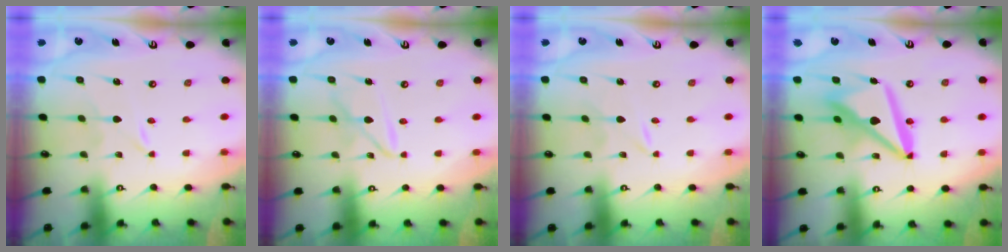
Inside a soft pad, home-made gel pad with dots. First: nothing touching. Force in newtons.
{"total": 6.6, "press": 6.6, "slide": 0.6}
{"total": 0.0}
{"total": 15.3, "press": 15.2, "slide": 2.0}